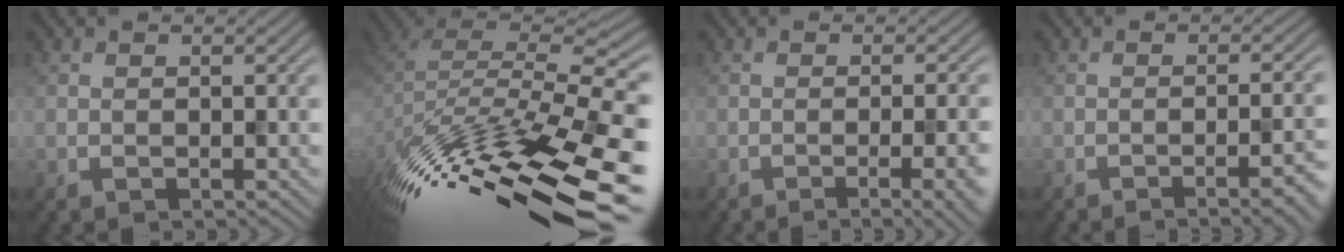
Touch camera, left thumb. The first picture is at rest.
{"total": 16.3, "force": [-10.1, 7.4, 10.5], "torque": [-0.188, -0.003, -0.142]}
{"total": 7.3, "force": [-3.0, 2.2, 6.3], "torque": [-0.064, 0.004, -0.028]}
{"total": 6.3, "force": [-3.2, 1.4, 5.2], "torque": [-0.062, 0.003, -0.036]}